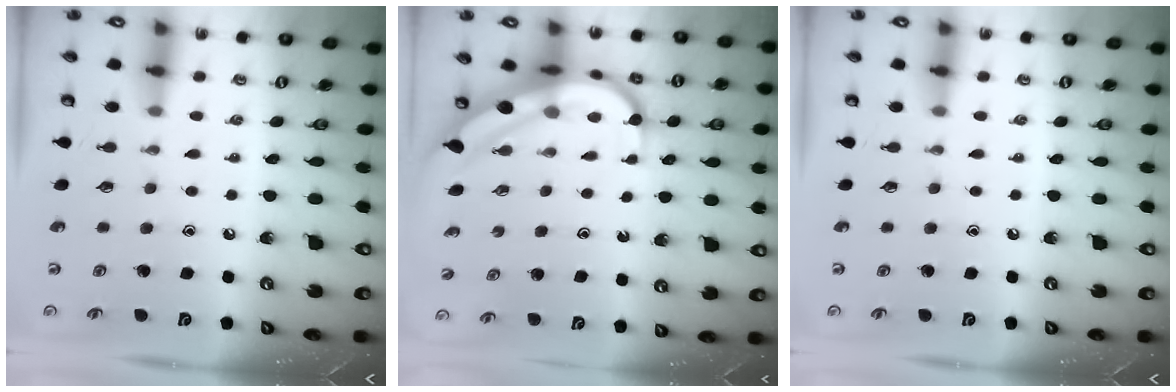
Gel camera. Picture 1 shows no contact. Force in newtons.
{"total": 8.2, "press": 8.2, "slide": 0.6}
{"total": 0.0}